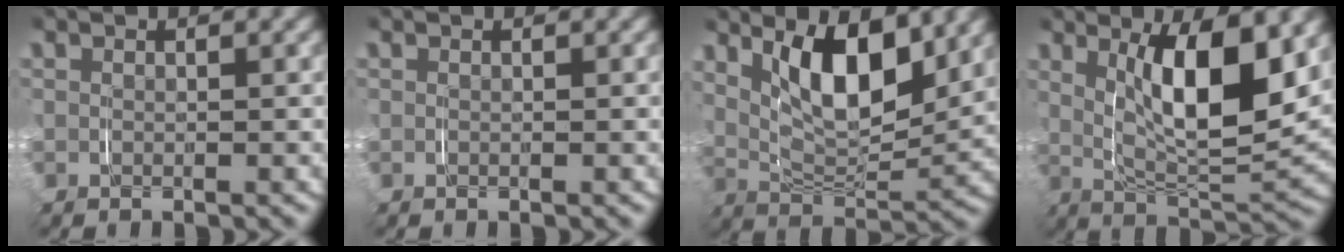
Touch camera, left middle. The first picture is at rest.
{"total": 0.0}
{"total": 8.0, "force": [3.4, 3.7, 6.3], "torque": [-0.113, -0.007, 0.055]}
{"total": 9.4, "force": [2.5, 3.4, 8.4], "torque": [-0.140, -0.010, 0.043]}